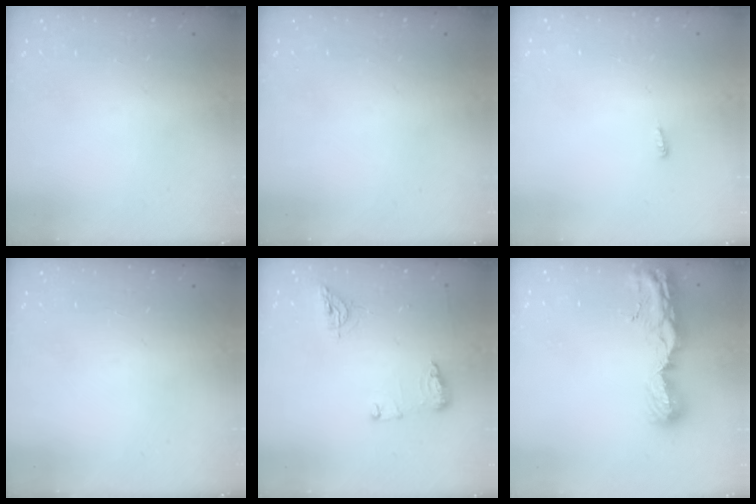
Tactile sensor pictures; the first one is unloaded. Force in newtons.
{"total": 0.0}
{"total": 3.6, "press": 3.4, "slide": 1.0}
{"total": 0.0}
{"total": 8.6, "press": 8.4, "slide": 1.4}
{"total": 10.1, "press": 10.0, "slide": 0.8}